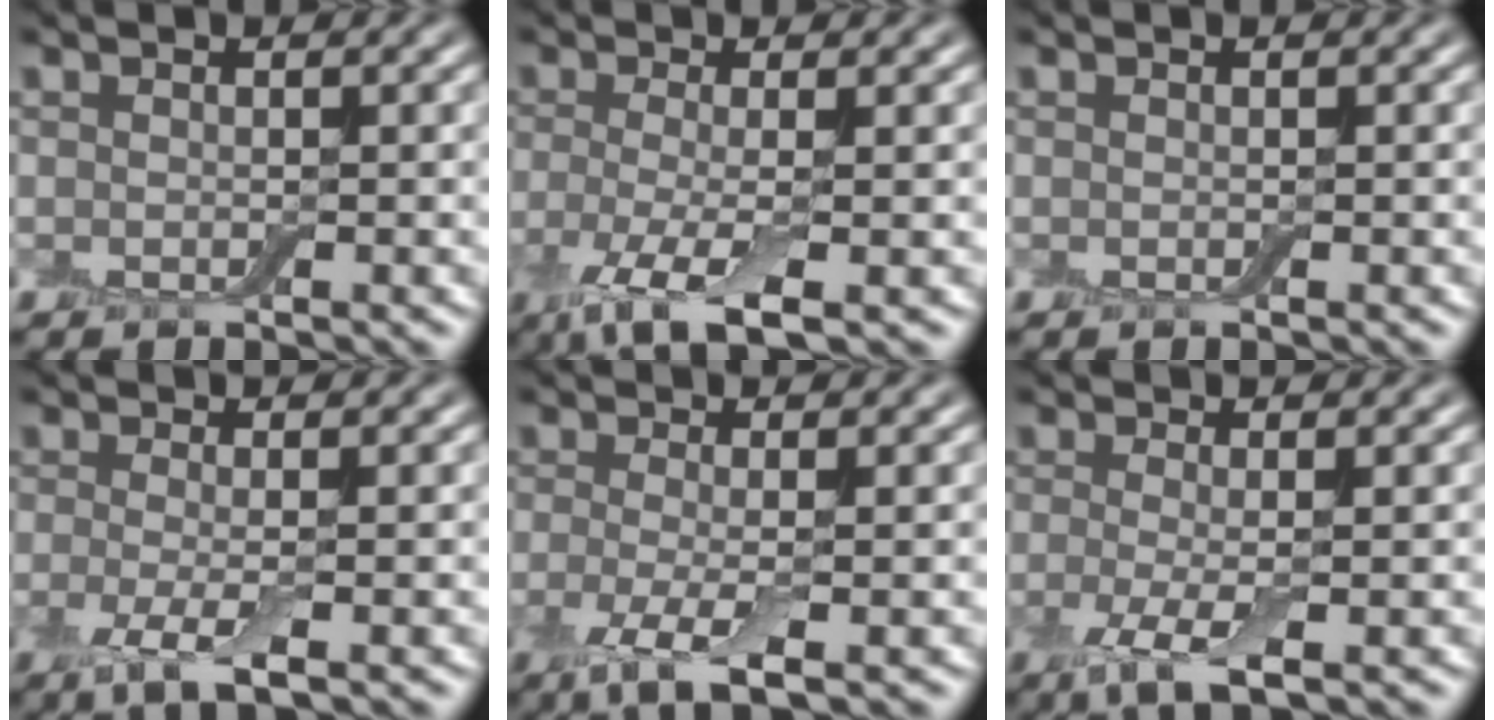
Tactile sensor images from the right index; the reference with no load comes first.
{"total": 5.2, "force": [-2.0, 1.5, 4.5], "torque": [-0.094, -0.011, -0.044]}
{"total": 0.0}
{"total": 3.2, "force": [-0.8, 0.9, 3.0], "torque": [-0.063, -0.009, -0.021]}
{"total": 4.0, "force": [-1.2, 1.2, 3.6], "torque": [-0.078, -0.009, -0.026]}
{"total": 3.5, "force": [-0.9, 1.0, 3.3], "torque": [-0.070, -0.009, -0.021]}